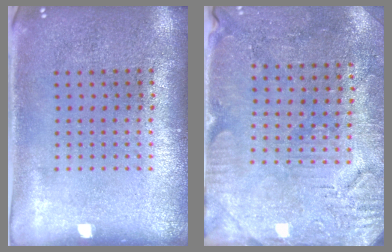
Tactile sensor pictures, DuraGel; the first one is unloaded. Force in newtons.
{"total": 3.0, "press": 2.9, "slide": 0.8}